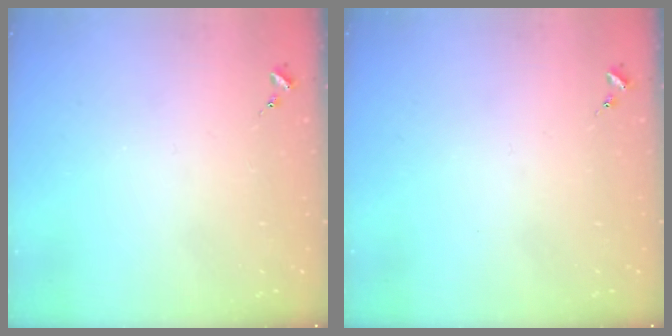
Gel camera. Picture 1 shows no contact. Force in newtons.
{"total": 0.0}